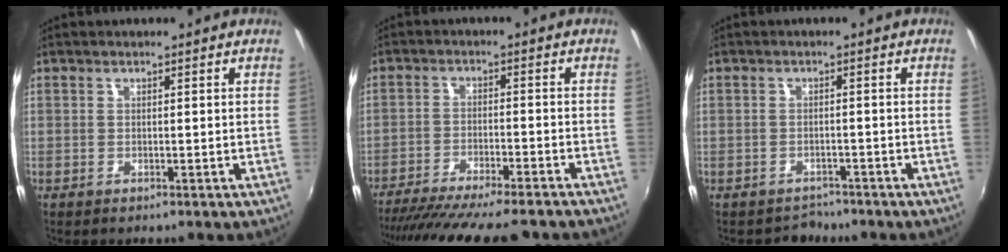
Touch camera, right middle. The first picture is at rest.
{"total": 17.1, "force": [-15.1, 1.5, 7.9], "torque": [-0.151, -0.032, -0.227]}
{"total": 2.9, "force": [-2.4, 1.6, -0.4], "torque": [-0.001, 0.007, -0.038]}